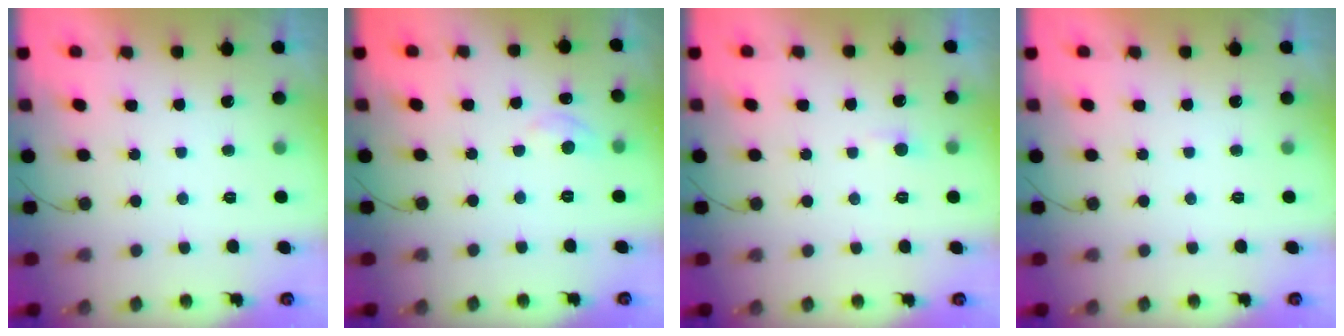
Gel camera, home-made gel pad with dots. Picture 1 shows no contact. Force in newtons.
{"total": 5.6, "press": 5.6, "slide": 0.5}
{"total": 2.6, "press": 2.6, "slide": 0.2}
{"total": 0.0}